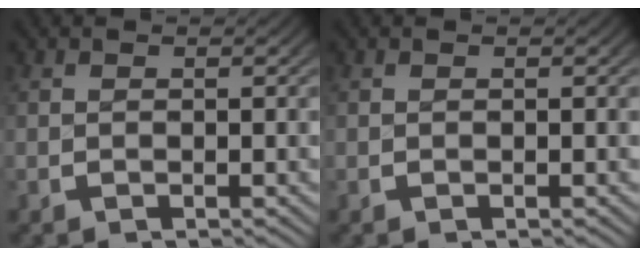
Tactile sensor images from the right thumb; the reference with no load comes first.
{"total": 0.0}